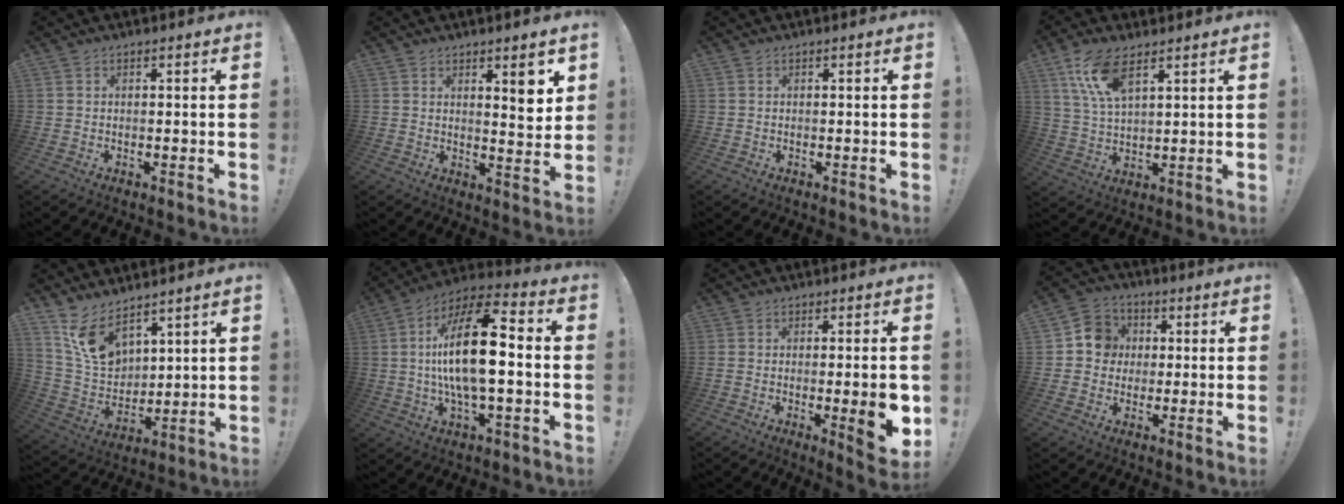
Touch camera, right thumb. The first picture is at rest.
{"total": 6.9, "force": [3.8, 1.5, 5.5], "torque": [-0.058, -0.028, 0.054]}
{"total": 0.0}
{"total": 10.1, "force": [6.3, 3.8, 6.9], "torque": [-0.138, -0.016, 0.120]}
{"total": 12.4, "force": [8.9, 6.6, 5.8], "torque": [-0.113, -0.059, 0.177]}
{"total": 20.4, "force": [0.1, 7.1, 19.1], "torque": [-0.349, 0.005, -0.008]}
{"total": 10.1, "force": [-1.6, 1.6, 9.8], "torque": [-0.120, -0.009, -0.021]}
{"total": 8.7, "force": [0.4, 8.2, 2.7], "torque": [-0.026, 0.012, 0.011]}